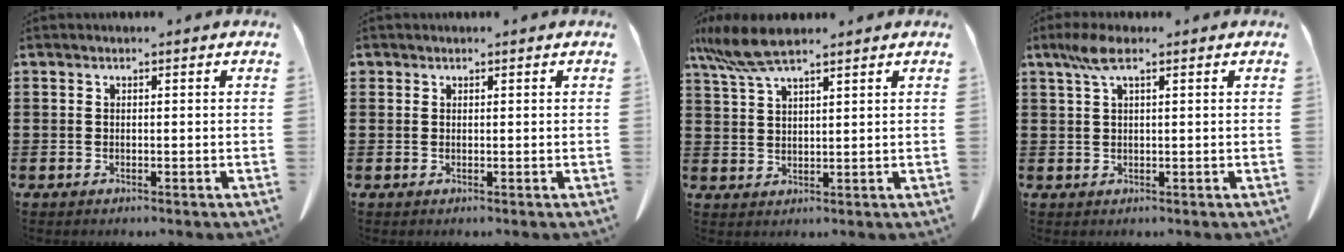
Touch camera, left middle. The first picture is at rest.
{"total": 0.5, "force": [0.4, 0.4, 0.0], "torque": [-0.001, 0.002, 0.008]}
{"total": 7.1, "force": [5.3, 1.2, 4.5], "torque": [-0.107, -0.007, 0.096]}
{"total": 4.1, "force": [1.9, 1.1, 3.4], "torque": [-0.073, 0.007, 0.032]}